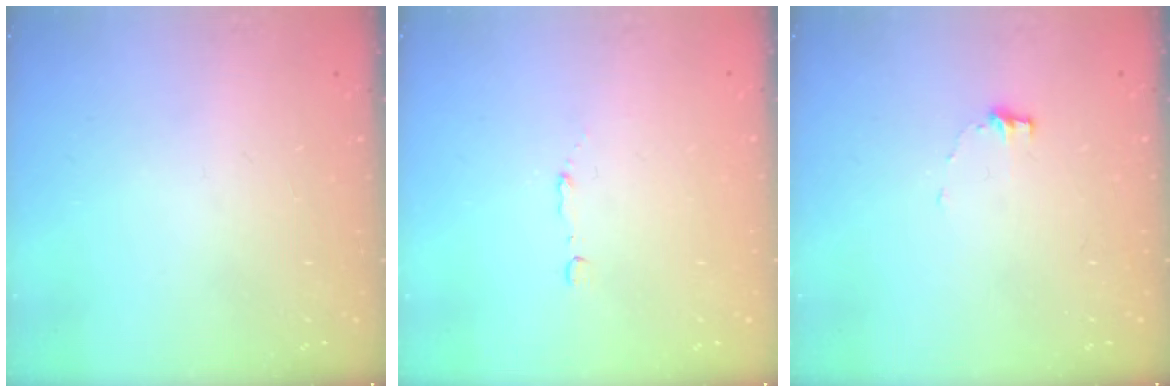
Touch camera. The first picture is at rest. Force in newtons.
{"total": 2.9, "press": 2.8, "slide": 0.7}
{"total": 6.2, "press": 6.2, "slide": 0.4}